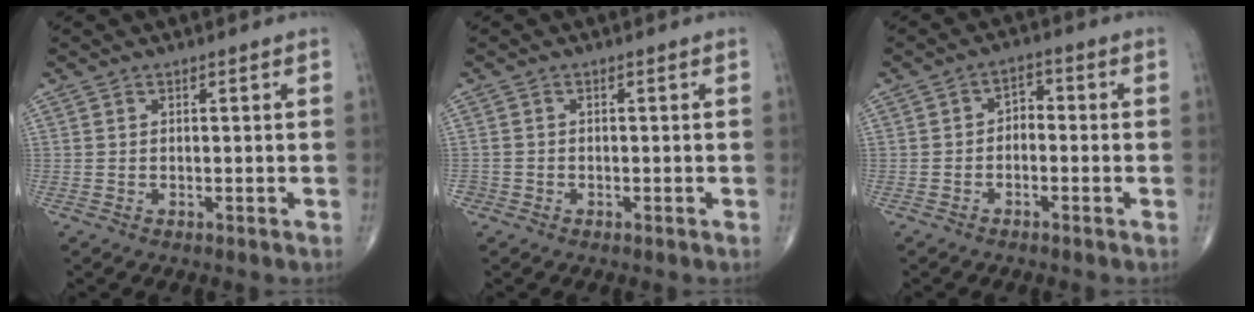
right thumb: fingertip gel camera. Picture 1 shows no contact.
{"total": 1.1, "force": [-0.6, 0.9, 0.0], "torque": [0.003, 0.003, -0.015]}
{"total": 3.0, "force": [-0.8, 2.1, 2.0], "torque": [-0.017, 0.020, -0.026]}